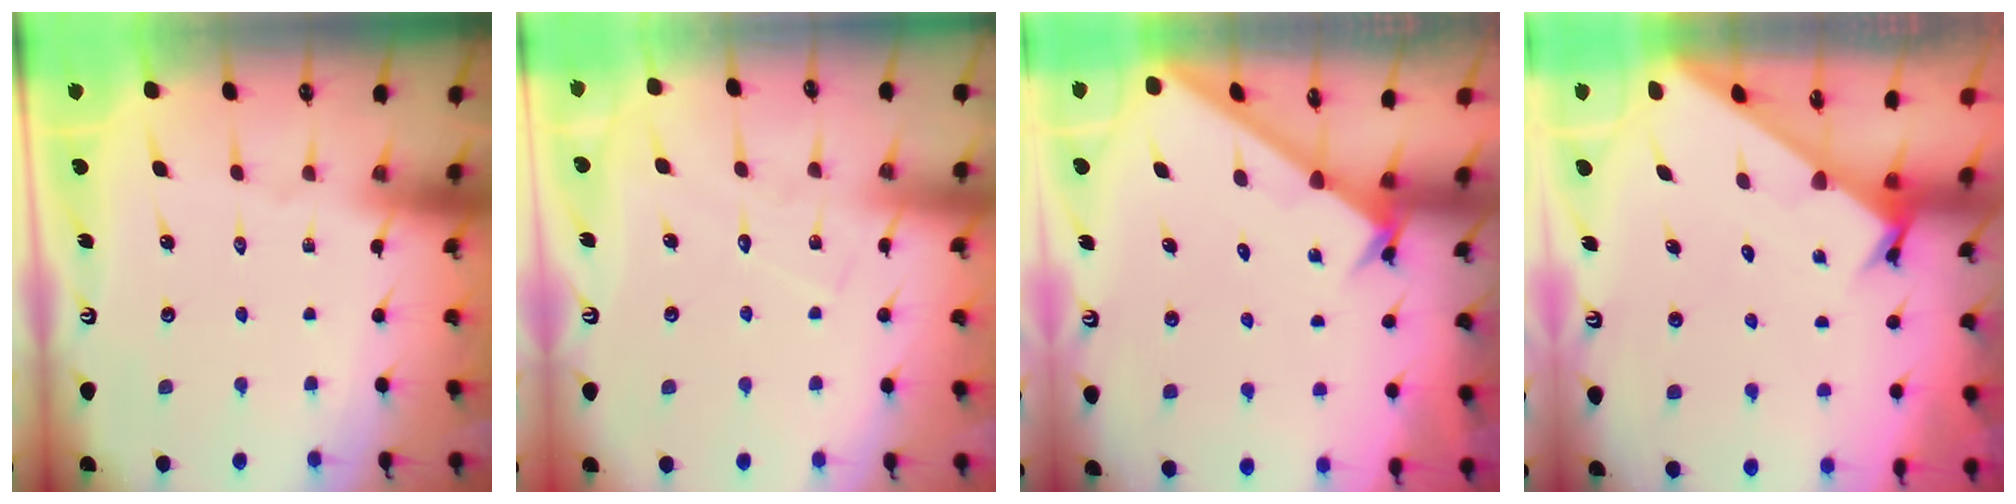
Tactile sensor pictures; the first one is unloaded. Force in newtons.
{"total": 5.5, "press": 5.5, "slide": 0.4}
{"total": 2.1, "press": 2.1, "slide": 0.2}
{"total": 2.2, "press": 2.2, "slide": 0.1}